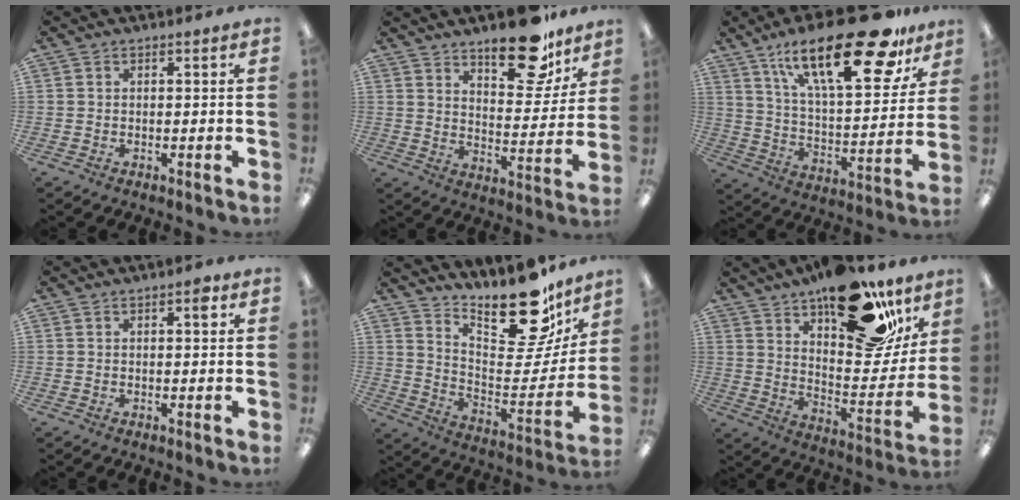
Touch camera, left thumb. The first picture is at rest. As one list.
[{"total": 16.8, "force": [12.2, 6.8, 9.5], "torque": [-0.113, -0.076, 0.201]}, {"total": 28.8, "force": [18.2, 10.2, 19.8], "torque": [-0.305, -0.104, 0.299]}, {"total": 2.4, "force": [1.2, 0.8, 1.9], "torque": [-0.016, -0.005, 0.013]}, {"total": 20.9, "force": [17.5, 6.6, 9.3], "torque": [-0.118, -0.141, 0.294]}, {"total": 24.6, "force": [16.8, 10.4, 14.5], "torque": [-0.193, -0.105, 0.281]}]